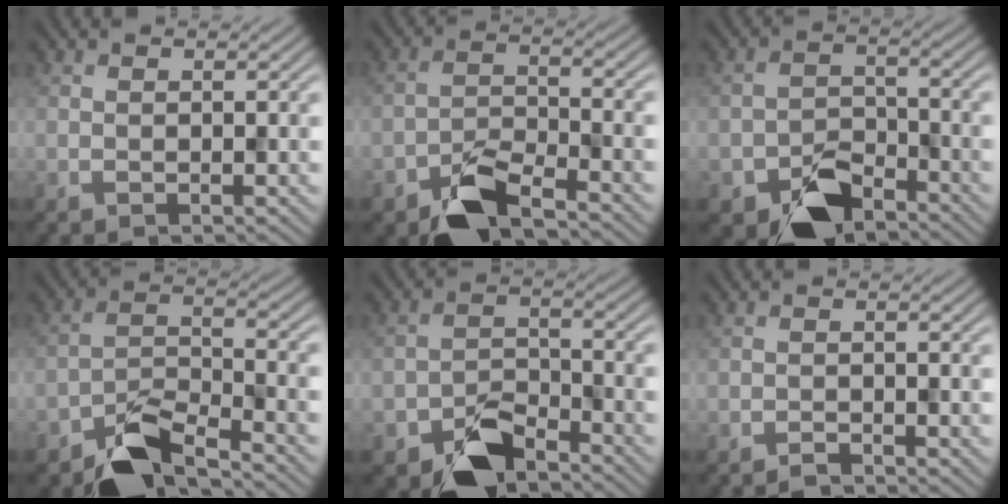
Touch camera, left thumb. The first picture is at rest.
{"total": 6.8, "force": [-5.0, 2.3, 4.0], "torque": [-0.071, 0.000, -0.099]}
{"total": 6.9, "force": [-4.9, 3.6, 3.4], "torque": [-0.057, -0.006, -0.093]}
{"total": 7.7, "force": [-5.8, 2.6, 4.4], "torque": [-0.072, -0.002, -0.116]}
{"total": 7.0, "force": [-5.0, 3.3, 3.6], "torque": [-0.059, -0.004, -0.100]}
{"total": 0.9, "force": [-0.9, 0.1, 0.3], "torque": [-0.004, 0.000, -0.019]}